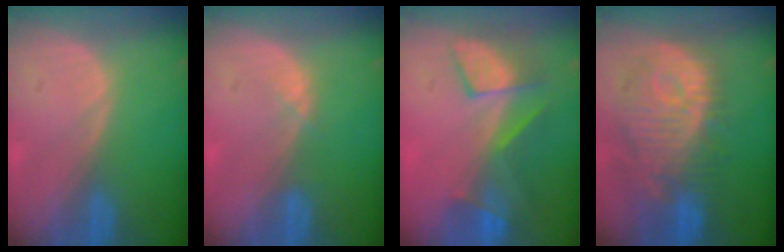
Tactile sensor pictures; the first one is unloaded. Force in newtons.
{"total": 0.9, "press": 0.9, "slide": 0.3}
{"total": 8.0, "press": 7.4, "slide": 3.2}
{"total": 12.5, "press": 11.2, "slide": 5.6}